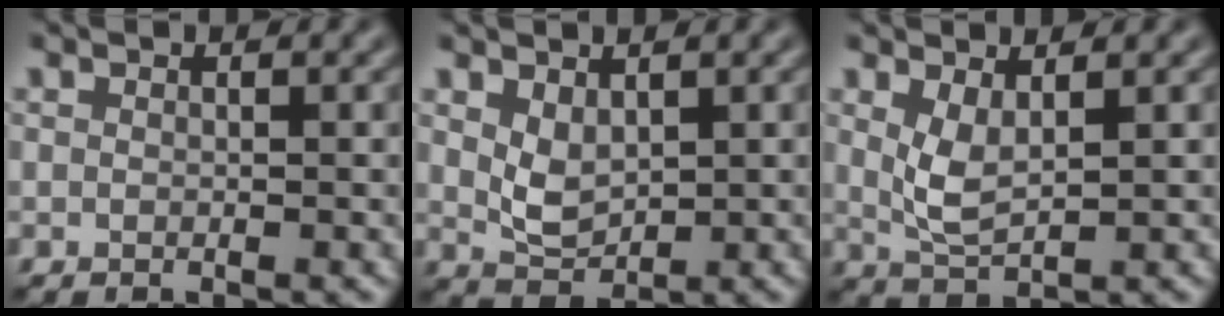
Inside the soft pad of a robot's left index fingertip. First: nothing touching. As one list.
[{"total": 2.5, "force": [1.0, 1.5, 1.7], "torque": [-0.039, -0.003, 0.026]}, {"total": 2.6, "force": [1.1, 0.9, 2.2], "torque": [-0.053, -0.006, 0.027]}]